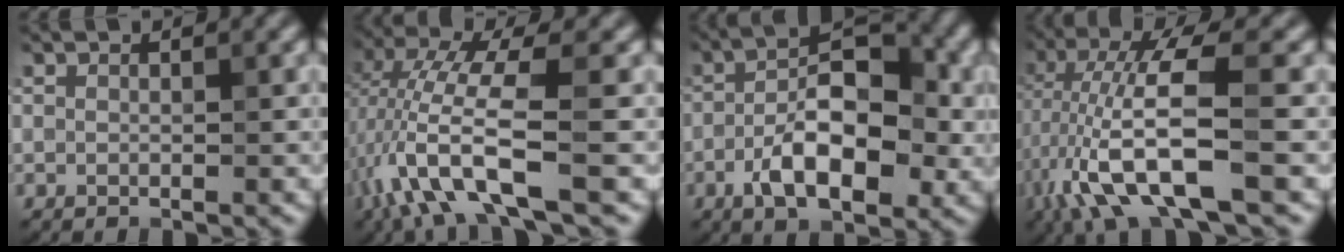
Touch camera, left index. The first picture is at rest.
{"total": 8.3, "force": [-2.5, 2.0, 7.6], "torque": [-0.156, 0.010, -0.052]}
{"total": 8.6, "force": [-2.6, 3.7, 7.3], "torque": [-0.114, 0.015, -0.049]}
{"total": 9.4, "force": [-3.0, 2.1, 8.6], "torque": [-0.174, 0.013, -0.056]}